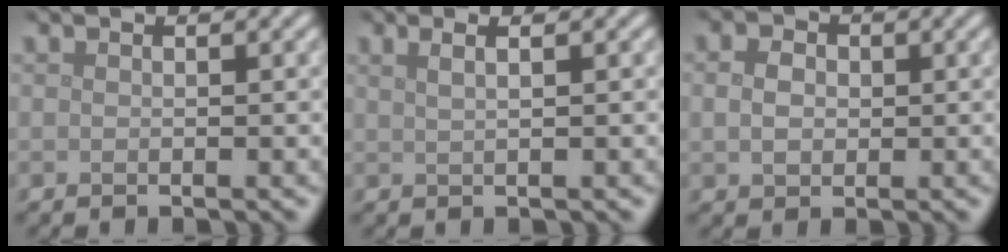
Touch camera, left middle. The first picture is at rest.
{"total": 3.1, "force": [1.6, 1.4, 2.2], "torque": [-0.011, 0.010, -0.004]}
{"total": 3.1, "force": [0.5, 2.5, 1.8], "torque": [-0.035, 0.010, -0.004]}